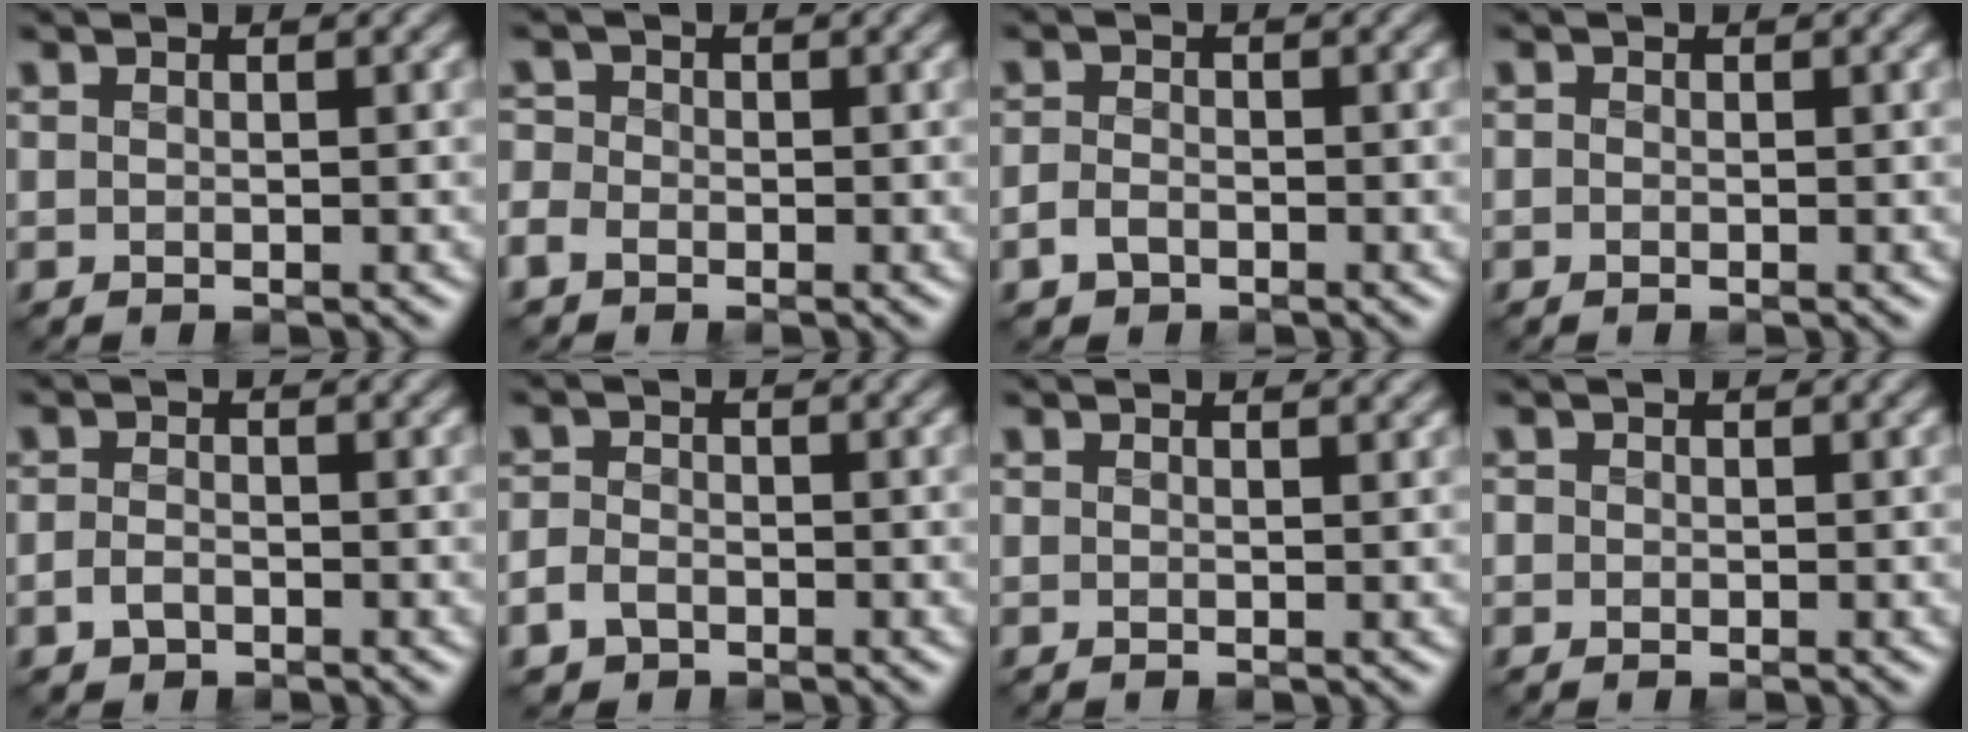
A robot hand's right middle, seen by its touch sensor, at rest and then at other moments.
{"total": 2.9, "force": [-1.5, 2.2, 0.9], "torque": [-0.015, -0.002, -0.039]}
{"total": 1.9, "force": [-1.2, 1.2, 0.8], "torque": [-0.017, -0.002, -0.029]}
{"total": 0.6, "force": [-0.4, 0.3, 0.0], "torque": [0.000, -0.006, -0.012]}
{"total": 1.6, "force": [-1.0, 0.9, 0.8], "torque": [-0.017, 0.000, -0.024]}
{"total": 2.6, "force": [-1.6, 1.8, 1.0], "torque": [-0.014, -0.005, -0.037]}
{"total": 1.2, "force": [1.2, 0.1, 0.2], "torque": [-0.006, -0.004, 0.013]}
{"total": 0.8, "force": [-0.3, 0.7, 0.1], "torque": [0.002, -0.004, -0.011]}